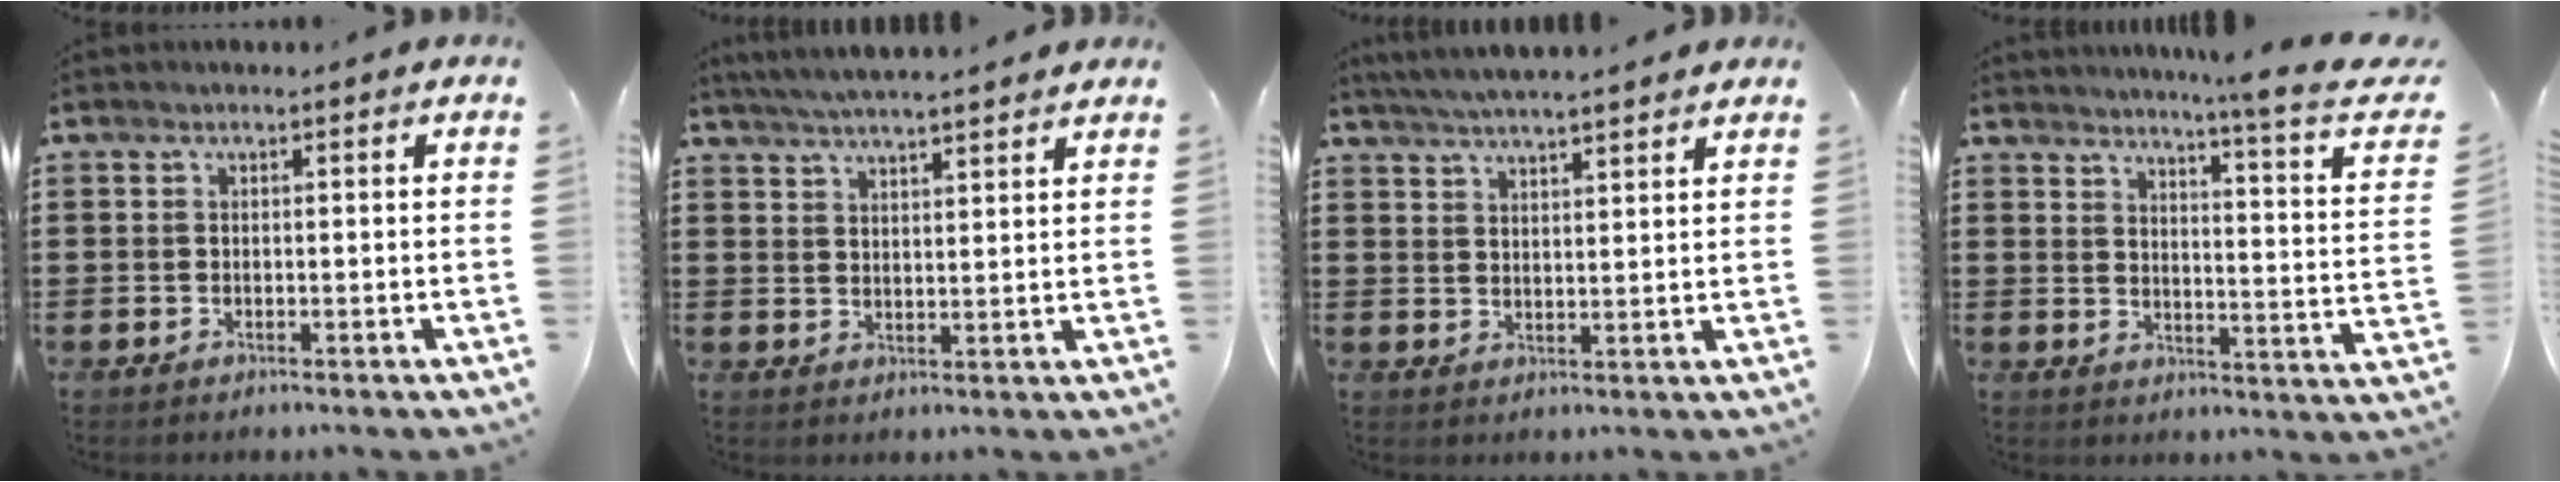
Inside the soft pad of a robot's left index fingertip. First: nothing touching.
{"total": 4.2, "force": [4.0, -0.3, 1.3], "torque": [-0.038, -0.012, 0.072]}
{"total": 4.1, "force": [4.0, -0.4, 1.1], "torque": [-0.035, -0.013, 0.071]}
{"total": 5.9, "force": [4.8, -0.9, 3.4], "torque": [-0.065, -0.047, 0.069]}